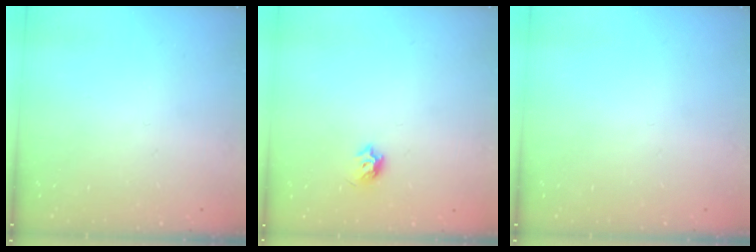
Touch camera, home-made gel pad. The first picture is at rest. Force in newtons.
{"total": 5.2, "press": 5.1, "slide": 1.0}
{"total": 0.0}